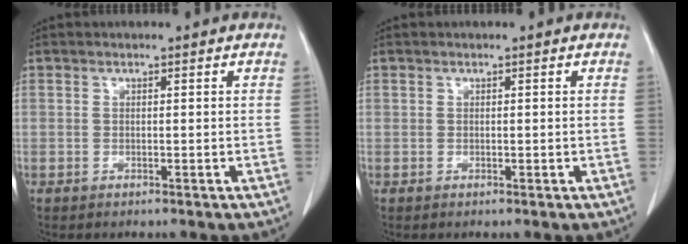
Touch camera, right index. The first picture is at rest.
{"total": 0.0}